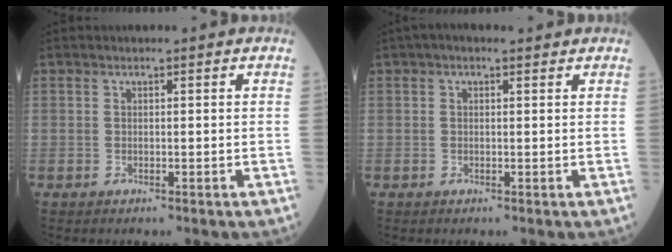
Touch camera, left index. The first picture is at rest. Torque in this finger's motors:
{"motor_torque": [0.14, -0.11, -0.04, 0.01]}